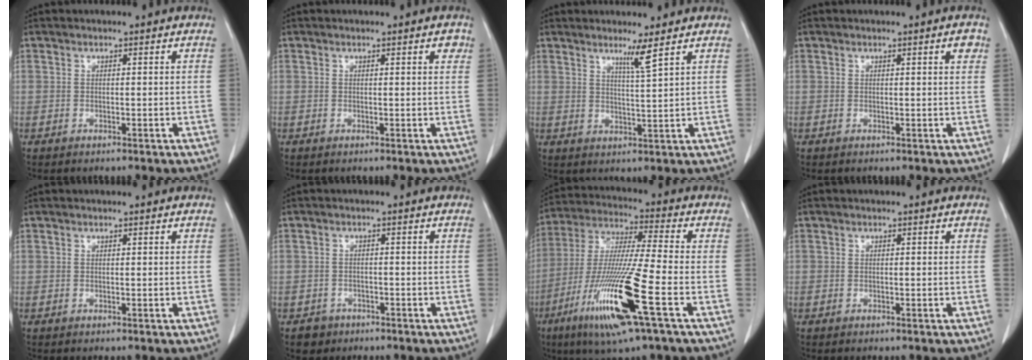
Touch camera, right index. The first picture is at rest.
{"total": 1.2, "force": [0.6, 0.3, 0.9], "torque": [-0.008, 0.001, 0.005]}
{"total": 3.2, "force": [2.2, -1.1, 2.1], "torque": [-0.037, -0.015, 0.042]}
{"total": 1.4, "force": [0.7, 0.1, 1.2], "torque": [-0.014, 0.000, 0.007]}
{"total": 0.0}
{"total": 2.5, "force": [-1.5, 2.1, 0.0], "torque": [0.000, 0.010, -0.023]}
{"total": 17.3, "force": [-7.1, 0.0, 15.8], "torque": [-0.337, -0.032, -0.136]}
{"total": 0.0}